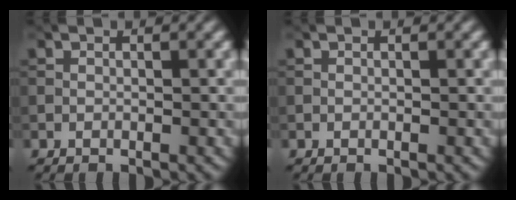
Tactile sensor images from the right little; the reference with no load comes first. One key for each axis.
{"total": 0.0}